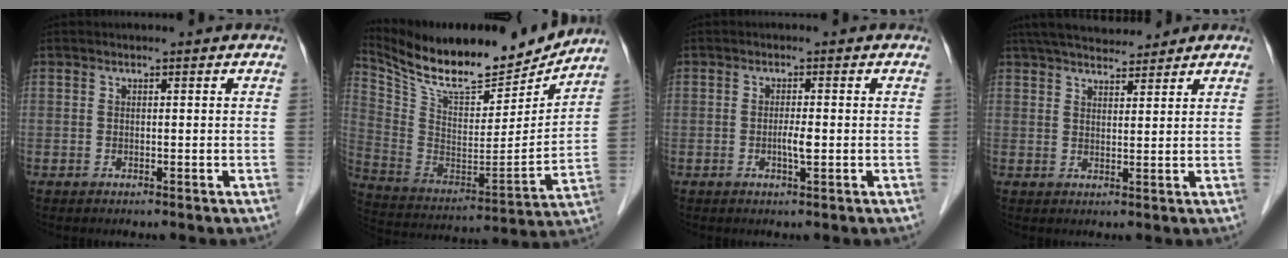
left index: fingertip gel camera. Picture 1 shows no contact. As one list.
[{"total": 21.1, "force": [18.9, 4.3, 8.5], "torque": [-0.166, -0.023, 0.313]}, {"total": 1.8, "force": [-0.4, 0.2, 1.8], "torque": [-0.034, -0.003, -0.008]}, {"total": 10.3, "force": [9.1, 2.1, 4.3], "torque": [-0.066, 0.023, 0.140]}]